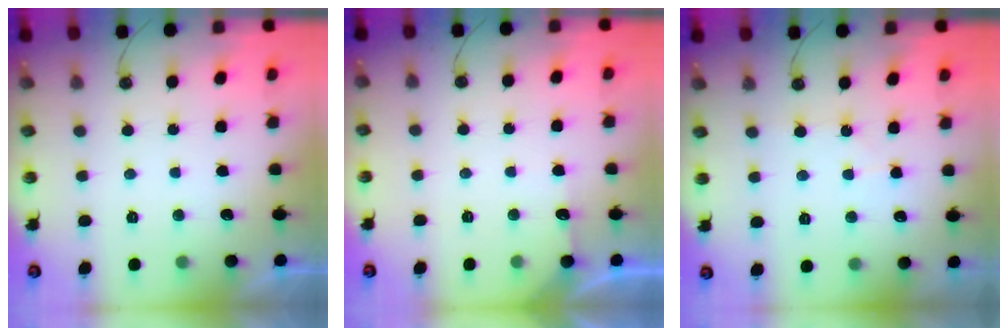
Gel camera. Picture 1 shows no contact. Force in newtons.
{"total": 4.1, "press": 4.1, "slide": 0.5}
{"total": 4.6, "press": 4.6, "slide": 0.6}